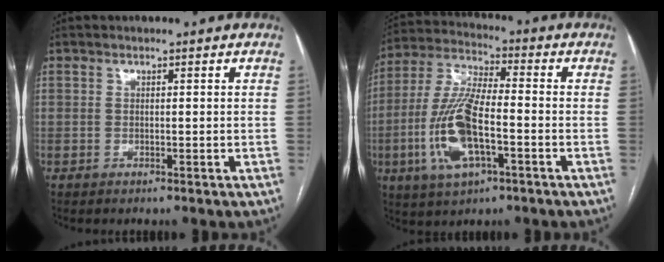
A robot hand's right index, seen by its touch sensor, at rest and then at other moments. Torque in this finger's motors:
{"motor_torque": [2.14, 0.00, 1.05, 0.21]}